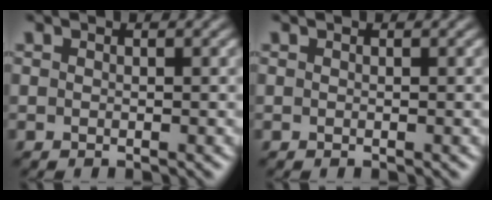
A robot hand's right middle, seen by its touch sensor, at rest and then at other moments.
{"total": 0.0}